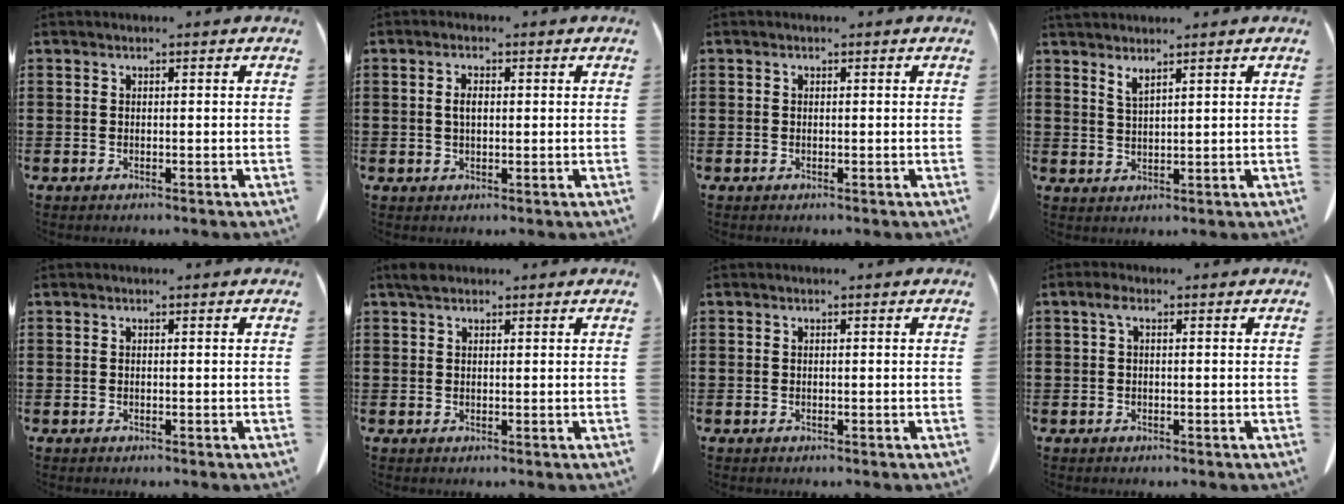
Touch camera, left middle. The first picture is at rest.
{"total": 2.3, "force": [0.4, 1.0, 2.1], "torque": [-0.043, 0.007, 0.006]}
{"total": 0.0}
{"total": 2.5, "force": [2.2, 0.0, 1.2], "torque": [-0.029, -0.003, 0.042]}
{"total": 0.0}
{"total": 1.9, "force": [1.4, 0.9, 0.8], "torque": [-0.021, 0.005, 0.027]}
{"total": 0.0}
{"total": 0.8, "force": [0.0, 0.5, 0.7], "torque": [-0.015, 0.002, -0.001]}